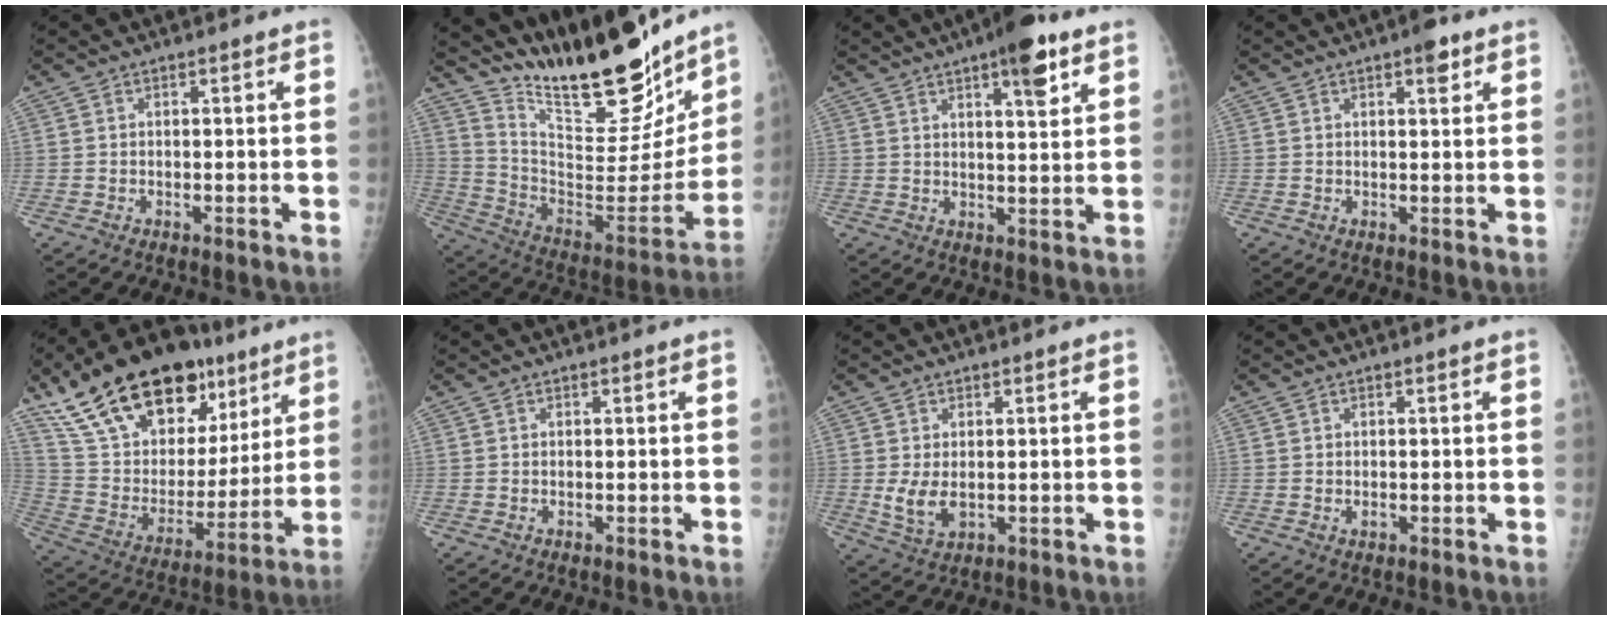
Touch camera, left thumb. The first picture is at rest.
{"total": 26.4, "force": [21.2, 7.0, 14.0], "torque": [-0.186, -0.104, 0.341]}
{"total": 8.8, "force": [5.1, 2.3, 6.9], "torque": [-0.086, -0.023, 0.070]}
{"total": 3.0, "force": [1.8, 1.1, 2.2], "torque": [-0.021, -0.005, 0.022]}
{"total": 29.3, "force": [17.9, 15.1, 17.6], "torque": [-0.267, -0.026, 0.305]}
{"total": 0.0}
{"total": 4.7, "force": [0.0, 2.9, 3.7], "torque": [-0.069, -0.013, 0.010]}
{"total": 0.9, "force": [-0.1, 0.7, 0.6], "torque": [-0.008, -0.001, 0.000]}